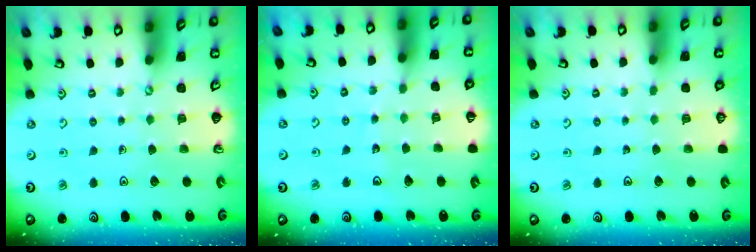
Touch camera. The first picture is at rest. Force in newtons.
{"total": 4.7, "press": 4.6, "slide": 0.7}
{"total": 0.0}